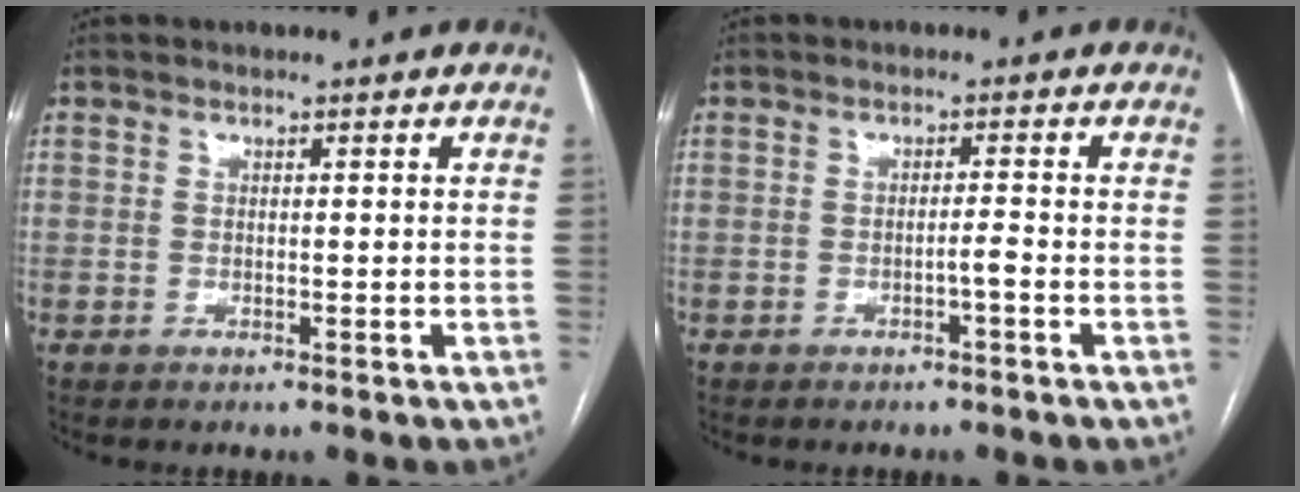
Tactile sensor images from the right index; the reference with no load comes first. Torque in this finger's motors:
{"motor_torque": [0.25, 0.01, 0.07, 0.03]}